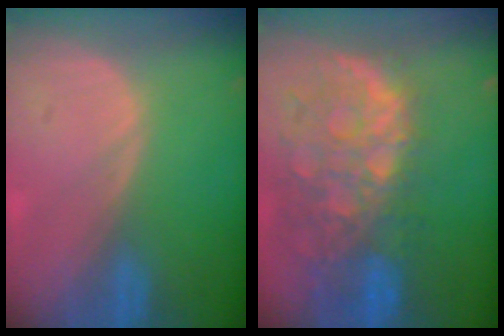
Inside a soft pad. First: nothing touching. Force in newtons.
{"total": 12.3, "press": 10.2, "slide": 7.0}